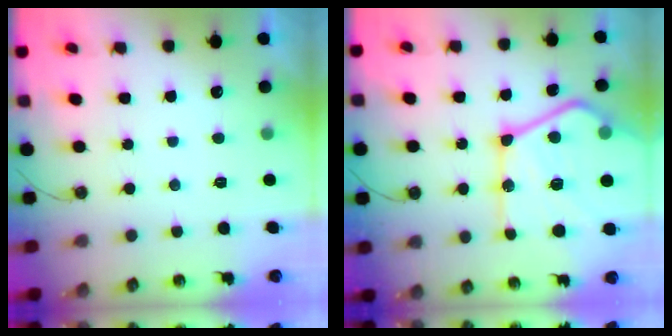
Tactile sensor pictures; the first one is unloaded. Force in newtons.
{"total": 29.0, "press": 28.8, "slide": 3.0}